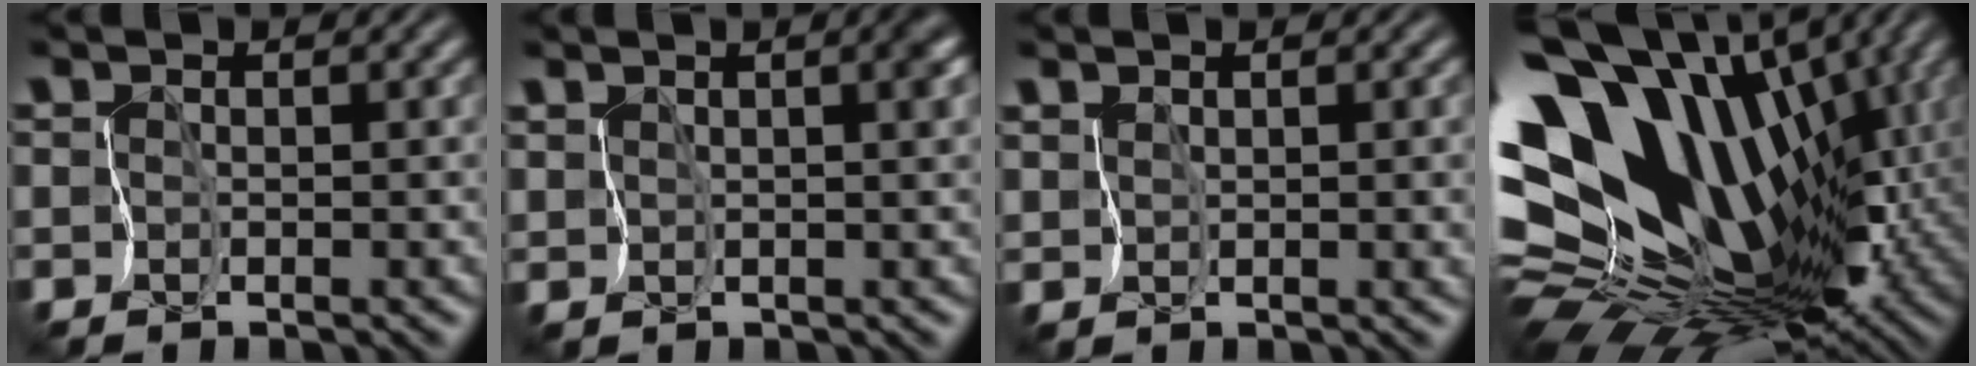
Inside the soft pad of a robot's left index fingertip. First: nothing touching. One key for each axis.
{"total": 3.1, "fx": 1.0, "fy": 1.2, "fz": 2.6, "tx": -0.034, "ty": 0.005, "tz": 0.019}
{"total": 2.5, "fx": 1.0, "fy": 1.2, "fz": 1.9, "tx": -0.040, "ty": -0.004, "tz": 0.017}
{"total": 18.7, "fx": 1.4, "fy": 12.2, "fz": 14.1, "tx": -0.242, "ty": -0.012, "tz": 0.048}